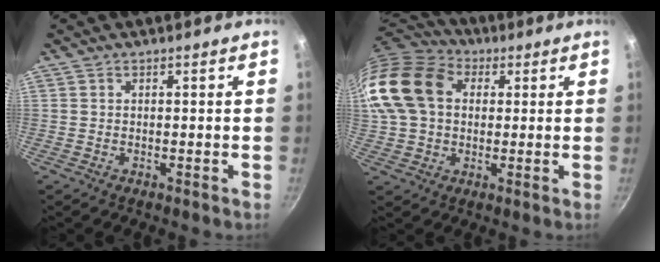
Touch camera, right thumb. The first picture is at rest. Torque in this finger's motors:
{"motor_torque": [1.31, 3.70, 1.99, -0.38, 0.26]}